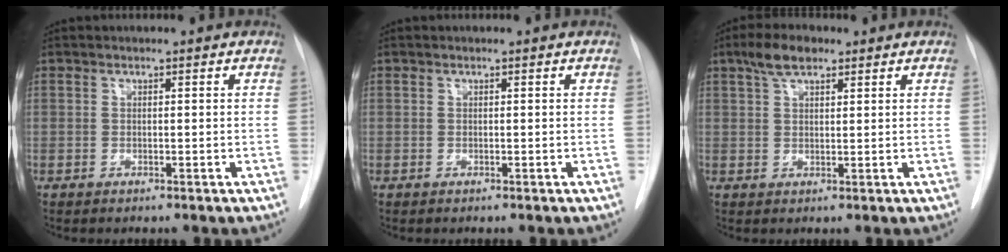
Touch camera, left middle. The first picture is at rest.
{"total": 0.0}
{"total": 4.7, "force": [3.1, 1.9, 3.0], "torque": [-0.062, 0.013, 0.057]}